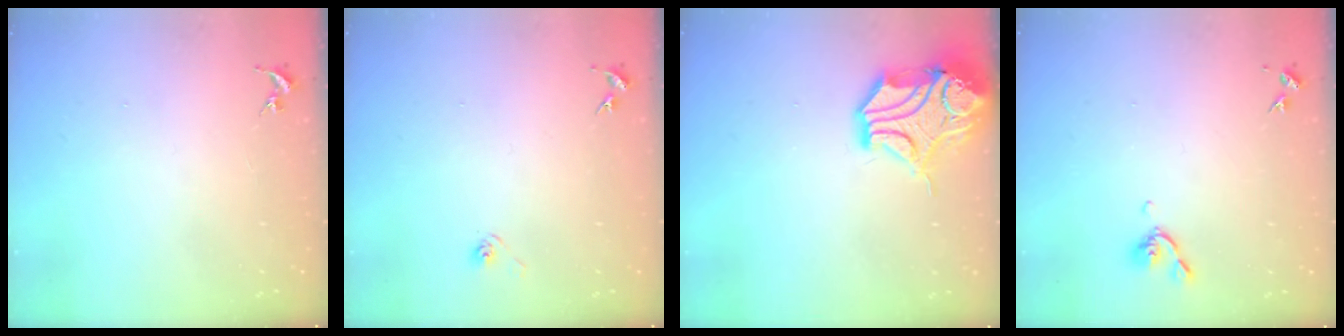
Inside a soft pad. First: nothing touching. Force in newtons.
{"total": 2.9, "press": 2.6, "slide": 1.4}
{"total": 15.9, "press": 15.8, "slide": 2.3}
{"total": 5.6, "press": 5.5, "slide": 1.0}